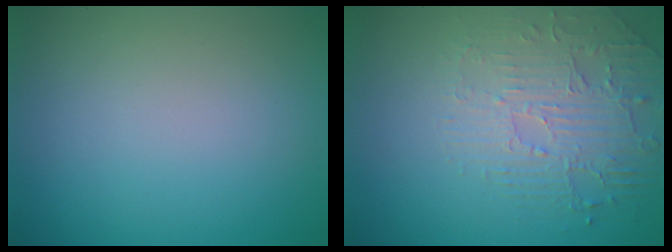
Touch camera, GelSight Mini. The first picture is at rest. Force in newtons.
{"total": 2.6, "press": 2.1, "slide": 1.5}